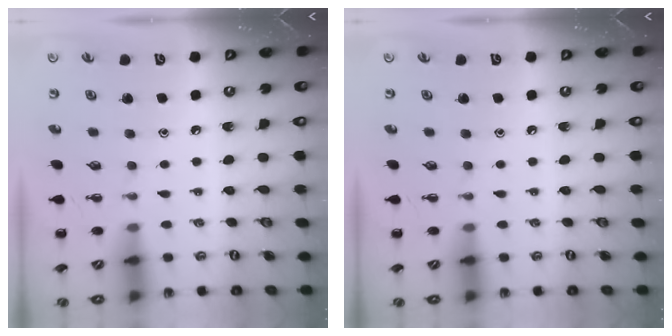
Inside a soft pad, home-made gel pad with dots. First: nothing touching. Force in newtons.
{"total": 0.0}